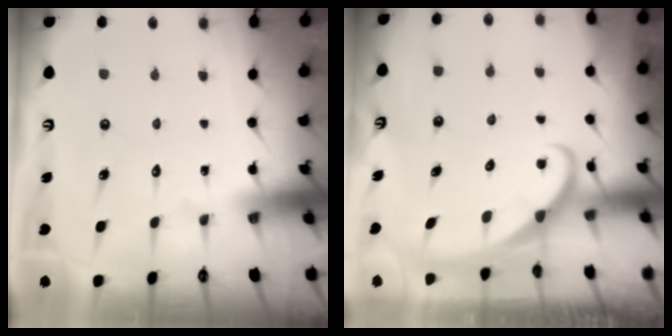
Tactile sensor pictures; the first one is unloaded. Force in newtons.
{"total": 2.1, "press": 2.1, "slide": 0.2}